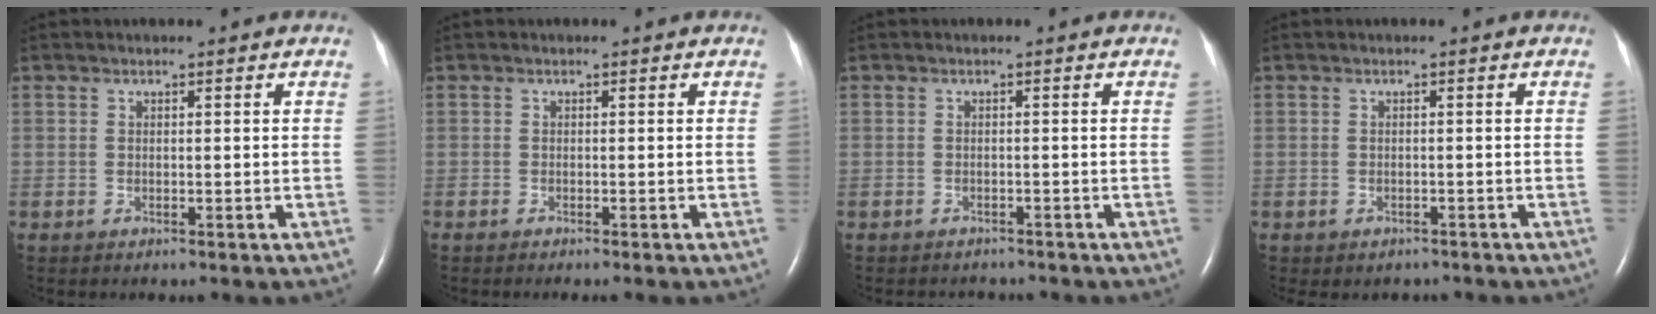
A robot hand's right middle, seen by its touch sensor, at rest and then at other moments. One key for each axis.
{"total": 1.1, "fx": -0.9, "fy": 0.0, "fz": 0.6, "tx": -0.009, "ty": -0.002, "tz": -0.010}
{"total": 3.2, "fx": -3.0, "fy": 1.1, "fz": 0.5, "tx": -0.007, "ty": -0.003, "tz": -0.036}
{"total": 2.1, "fx": -1.7, "fy": 1.2, "fz": 0.3, "tx": -0.007, "ty": 0.002, "tz": -0.021}